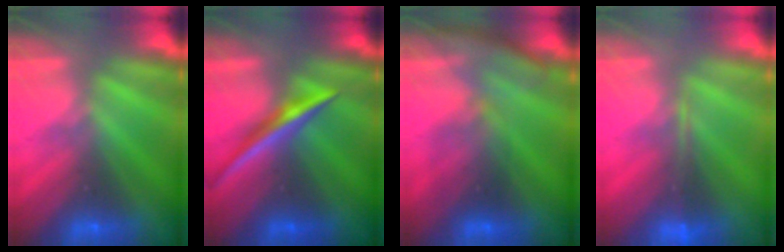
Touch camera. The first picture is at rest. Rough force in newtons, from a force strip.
{"total": 2.1}
{"total": 2.9}
{"total": 1.3}